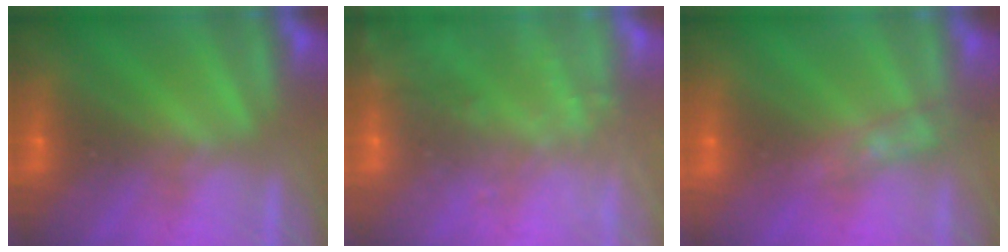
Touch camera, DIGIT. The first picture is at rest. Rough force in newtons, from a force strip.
{"total": 8.4}
{"total": 2.8}